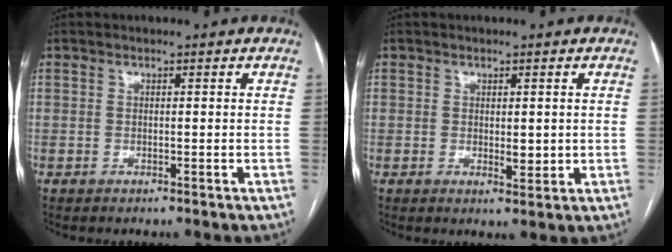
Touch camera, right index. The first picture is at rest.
{"total": 2.3, "force": [0.1, 1.1, 2.0], "torque": [-0.031, -0.005, 0.008]}